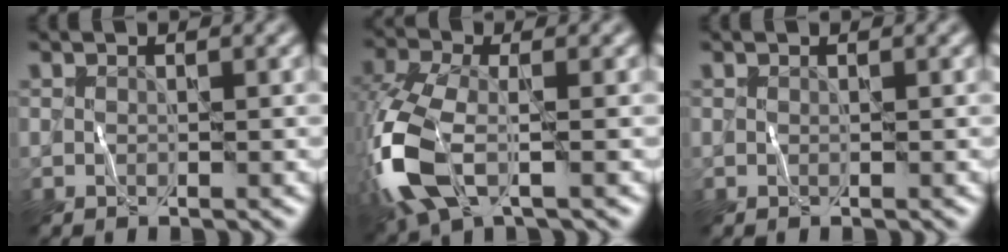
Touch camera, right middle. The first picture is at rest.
{"total": 9.2, "force": [-2.7, 4.6, 7.5], "torque": [-0.194, -0.010, -0.062]}
{"total": 0.0}